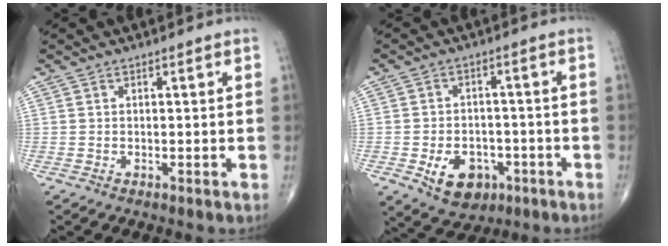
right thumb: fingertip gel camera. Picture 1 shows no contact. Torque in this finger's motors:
{"motor_torque": [-0.11, 0.26, 0.35, 0.21, 0.05]}